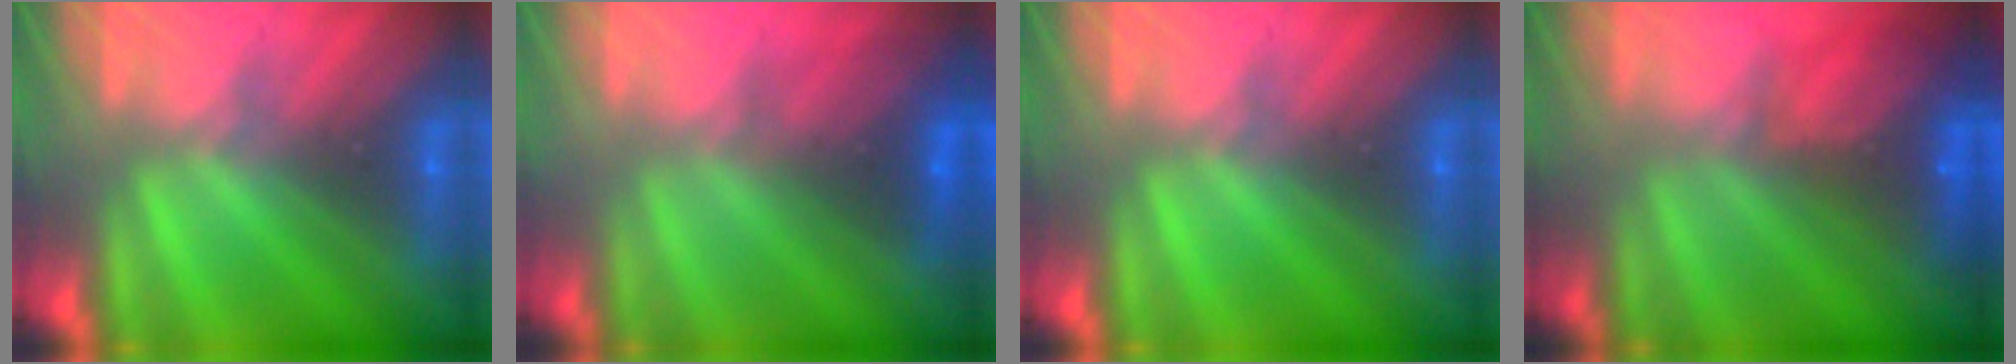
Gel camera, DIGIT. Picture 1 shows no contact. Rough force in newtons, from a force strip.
{"total": 2.8}
{"total": 0.0}
{"total": 7.8}